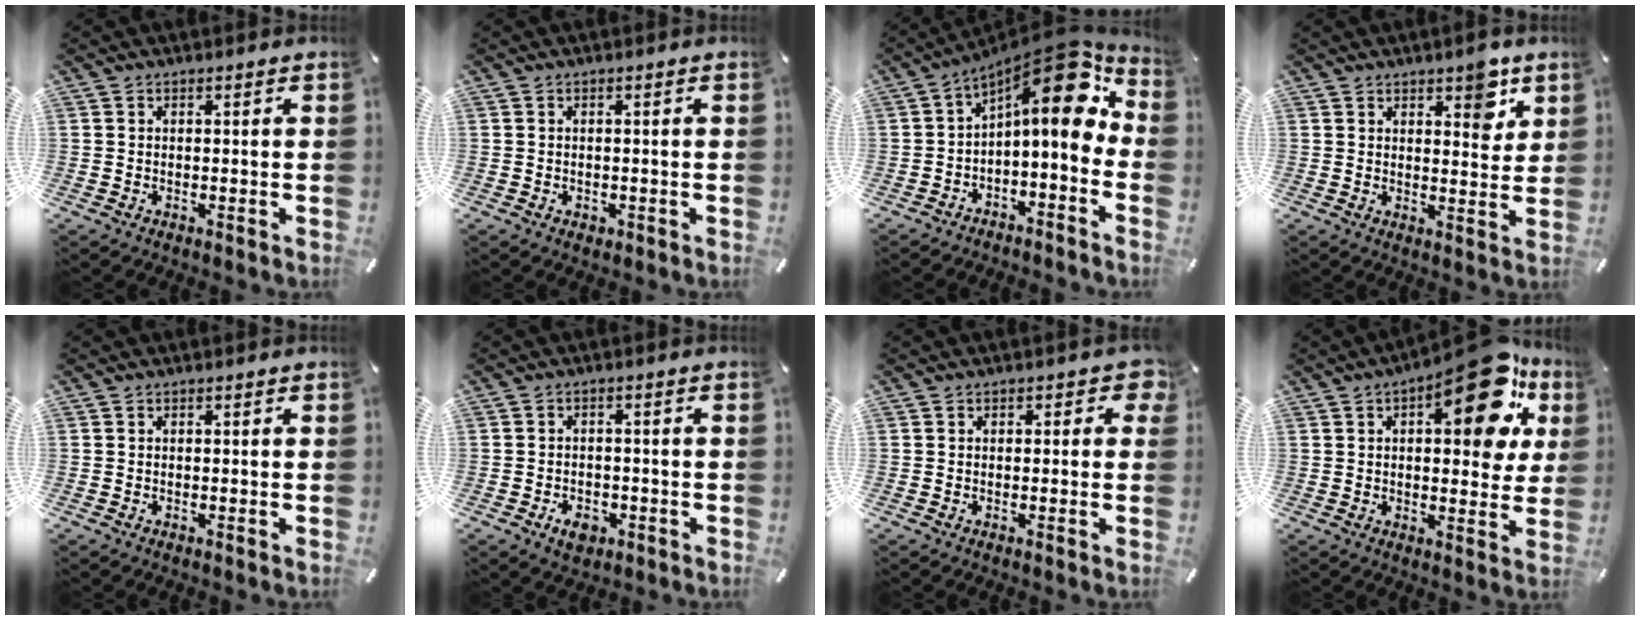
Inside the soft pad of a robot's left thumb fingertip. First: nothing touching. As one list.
[{"total": 0.8, "force": [-0.2, 0.6, 0.4], "torque": [-0.008, 0.003, -0.005]}, {"total": 14.9, "force": [6.4, 6.0, 12.1], "torque": [-0.154, -0.062, 0.097]}, {"total": 6.9, "force": [4.5, 3.6, 3.9], "torque": [-0.025, -0.030, 0.069]}, {"total": 0.0}, {"total": 4.4, "force": [-2.0, 3.0, 2.5], "torque": [-0.053, 0.005, -0.038]}, {"total": 2.7, "force": [0.7, 1.6, 2.0], "torque": [-0.017, -0.001, 0.005]}, {"total": 18.9, "force": [8.8, 7.3, 15.0], "torque": [-0.198, -0.042, 0.133]}]